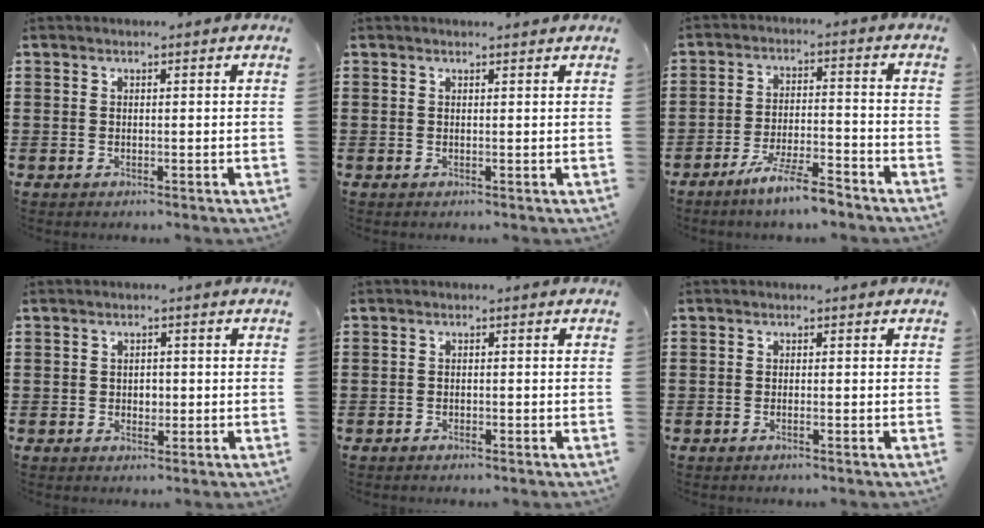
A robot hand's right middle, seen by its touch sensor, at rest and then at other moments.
{"total": 0.6, "force": [0.6, 0.0, 0.1], "torque": [-0.002, -0.003, 0.011]}
{"total": 6.8, "force": [-5.7, 0.4, 3.8], "torque": [-0.079, -0.004, -0.107]}
{"total": 1.5, "force": [0.0, 1.2, 0.9], "torque": [-0.010, 0.004, -0.004]}
{"total": 0.9, "force": [-0.8, 0.3, 0.3], "torque": [-0.008, -0.002, -0.016]}
{"total": 0.6, "force": [-0.3, 0.0, 0.5], "torque": [-0.010, -0.003, -0.006]}